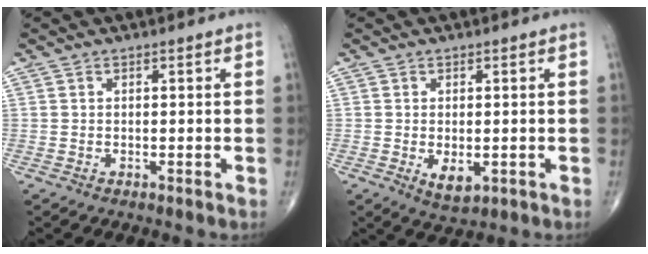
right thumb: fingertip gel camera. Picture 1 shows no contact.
{"total": 3.8, "force": [-0.7, 2.1, 3.1], "torque": [-0.044, -0.009, -0.002]}